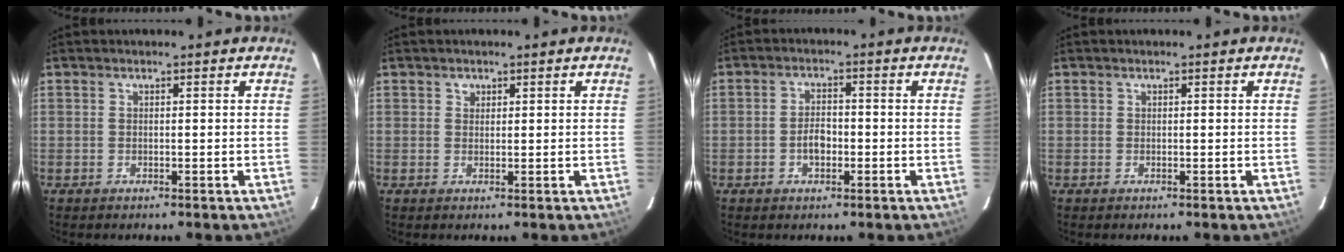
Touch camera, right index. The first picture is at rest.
{"total": 1.0, "force": [0.6, 0.8, 0.1], "torque": [0.003, 0.006, 0.008]}
{"total": 3.7, "force": [-1.2, 2.2, 2.7], "torque": [-0.050, 0.006, -0.018]}
{"total": 0.0}